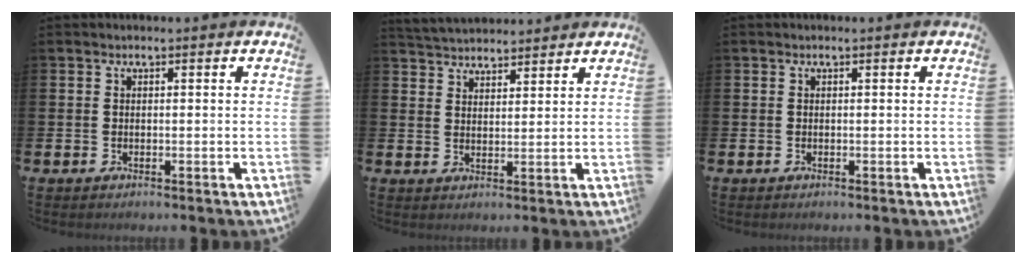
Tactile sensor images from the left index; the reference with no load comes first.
{"total": 3.9, "force": [3.8, 0.8, -0.4], "torque": [-0.009, -0.017, 0.070]}
{"total": 0.0}